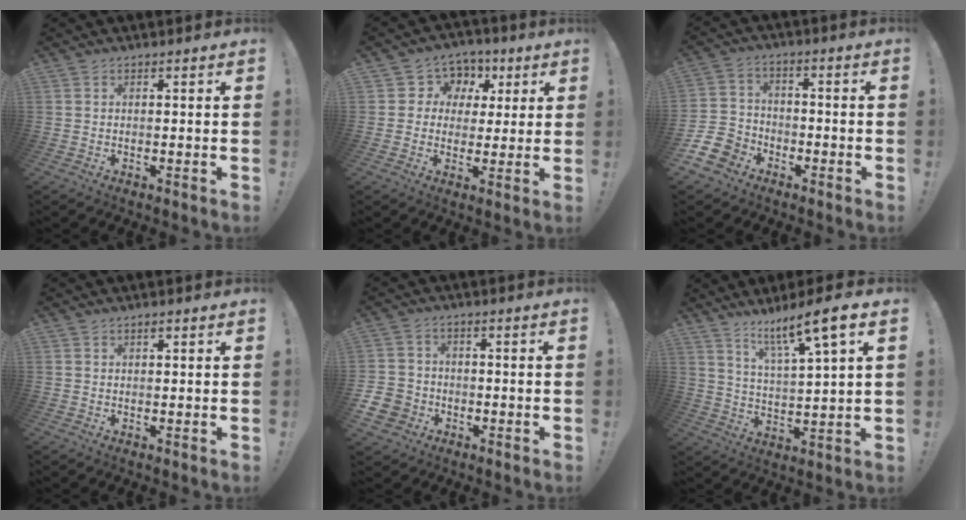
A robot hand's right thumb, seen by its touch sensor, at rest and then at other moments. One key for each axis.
{"total": 7.8, "fx": 1.7, "fy": 7.4, "fz": 2.0, "tx": -0.020, "ty": -0.012, "tz": 0.037}
{"total": 10.3, "fx": -6.3, "fy": 7.5, "fz": 3.5, "tx": -0.069, "ty": 0.042, "tz": -0.114}
{"total": 0.8, "fx": 0.5, "fy": 0.4, "fz": 0.5, "tx": -0.005, "ty": -0.002, "tz": 0.008}
{"total": 7.0, "fx": -3.0, "fy": 5.9, "fz": 2.2, "tx": -0.036, "ty": 0.023, "tz": -0.053}
{"total": 11.8, "fx": 7.8, "fy": 0.8, "fz": 8.8, "tx": -0.146, "ty": -0.043, "tz": 0.120}